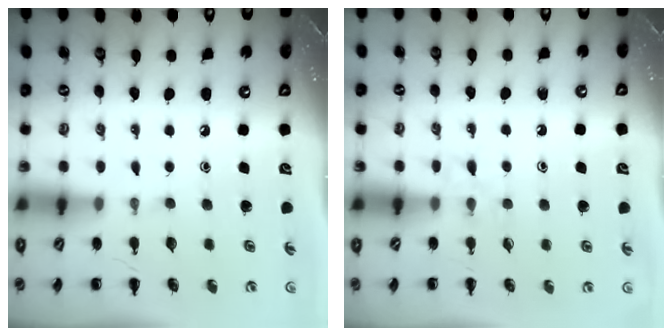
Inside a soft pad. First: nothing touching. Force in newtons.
{"total": 3.3, "press": 3.0, "slide": 1.3}